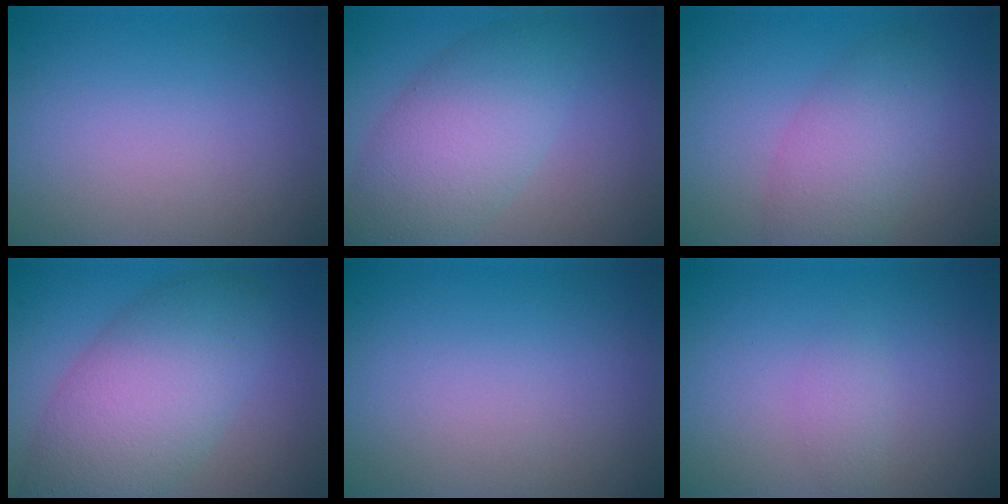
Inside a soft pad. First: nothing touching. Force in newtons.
{"total": 6.6, "press": 6.6, "slide": 0.3}
{"total": 4.6, "press": 4.6, "slide": 0.3}
{"total": 8.2, "press": 8.2, "slide": 0.3}
{"total": 0.0}
{"total": 1.2, "press": 1.2, "slide": 0.0}